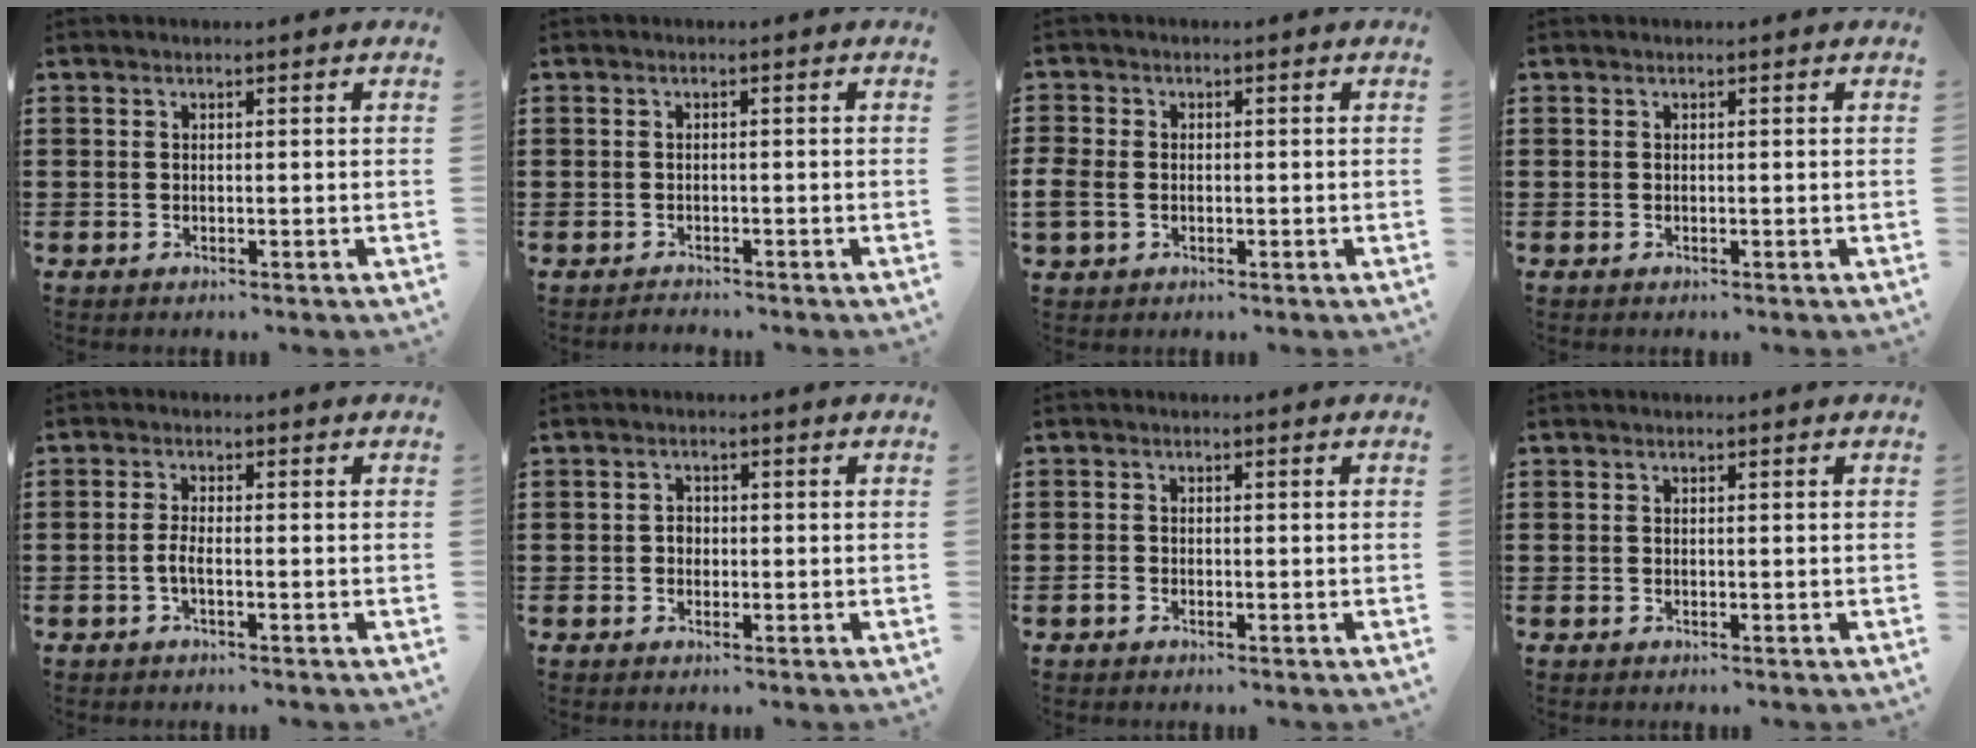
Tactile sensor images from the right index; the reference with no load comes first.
{"total": 1.0, "force": [-0.9, 0.1, -0.2], "torque": [0.001, 0.002, -0.021]}
{"total": 2.3, "force": [-0.7, 1.9, 1.2], "torque": [-0.040, -0.002, -0.018]}
{"total": 0.0}
{"total": 2.2, "force": [-0.9, 0.4, 2.0], "torque": [-0.050, -0.003, -0.021]}
{"total": 1.4, "force": [-0.3, 1.2, 0.8], "torque": [-0.017, 0.004, -0.006]}
{"total": 1.1, "force": [-0.9, 0.6, 0.3], "torque": [-0.009, -0.003, -0.017]}
{"total": 0.0}